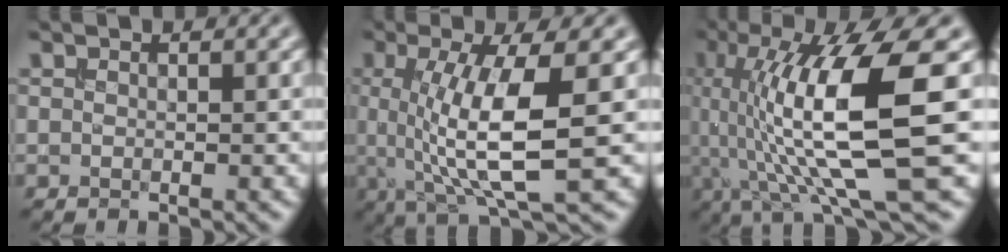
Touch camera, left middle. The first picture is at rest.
{"total": 8.1, "force": [0.3, 2.1, 7.9], "torque": [-0.131, -0.009, 0.009]}
{"total": 12.7, "force": [1.0, 3.0, 12.3], "torque": [-0.211, -0.001, 0.024]}